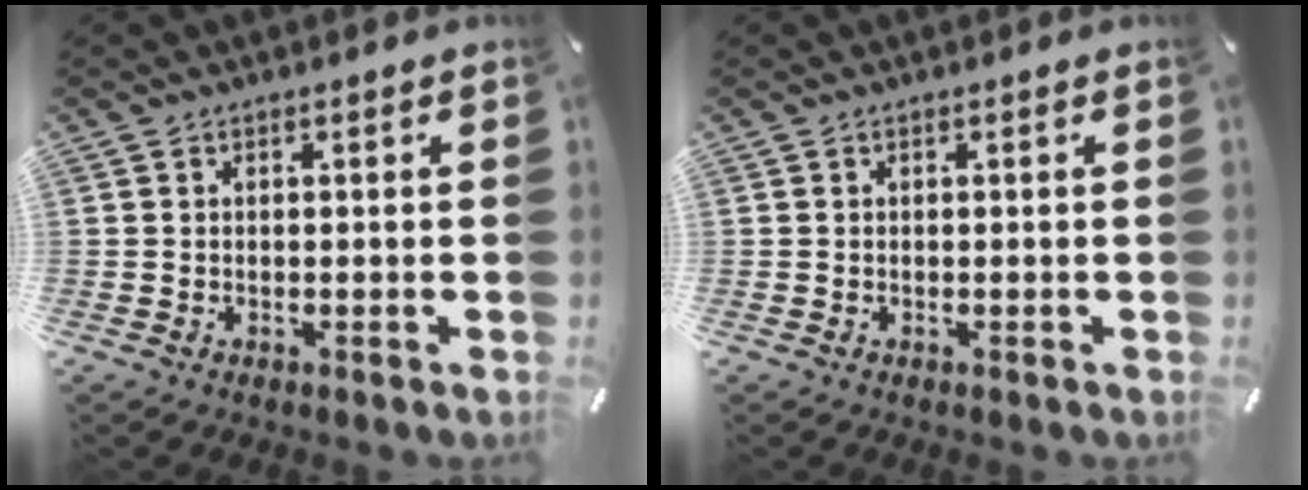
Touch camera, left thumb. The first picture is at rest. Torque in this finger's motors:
{"motor_torque": [0.01, 0.01, -0.05, 0.05, 0.00]}